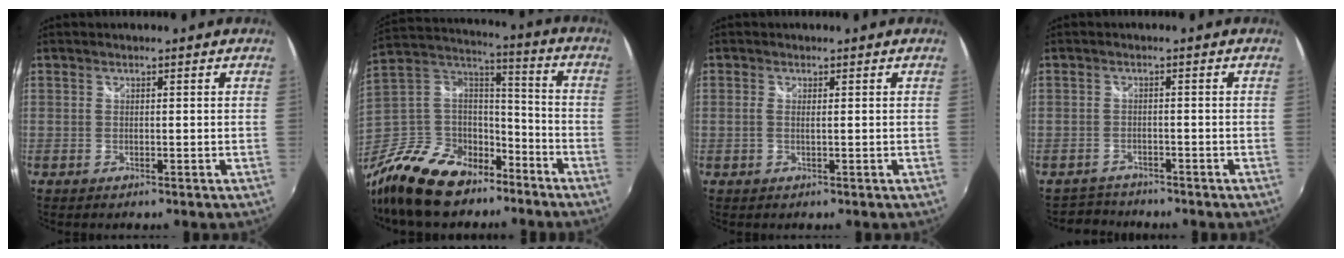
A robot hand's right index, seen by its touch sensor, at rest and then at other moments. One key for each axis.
{"total": 23.3, "fx": -15.6, "fy": 13.3, "fz": 11.2, "tx": -0.265, "ty": 0.030, "tz": -0.255}
{"total": 1.0, "fx": 0.2, "fy": -0.1, "fz": 0.9, "tx": -0.022, "ty": 0.003, "tz": 0.001}
{"total": 3.1, "fx": -2.8, "fy": 1.1, "fz": -0.5, "tx": -0.006, "ty": 0.004, "tz": -0.052}